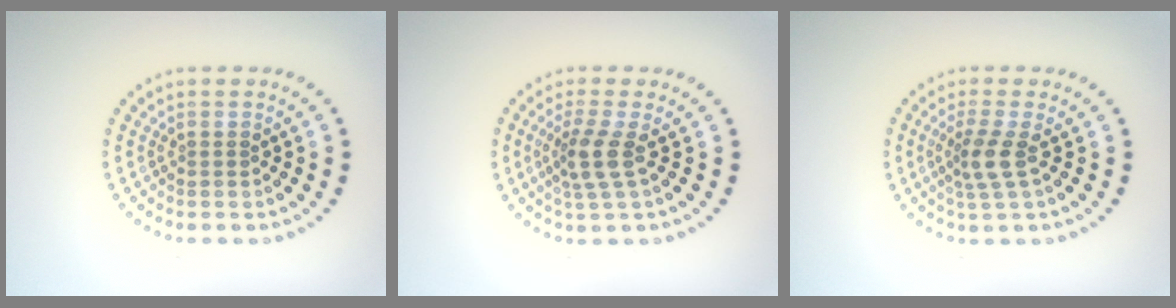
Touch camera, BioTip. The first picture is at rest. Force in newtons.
{"total": 2.7, "press": 2.0, "slide": 1.8}
{"total": 2.4, "press": 1.8, "slide": 1.6}